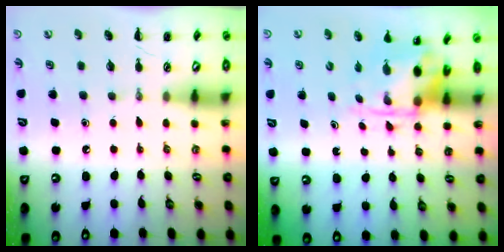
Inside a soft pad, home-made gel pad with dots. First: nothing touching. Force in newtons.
{"total": 4.0, "press": 3.8, "slide": 1.0}